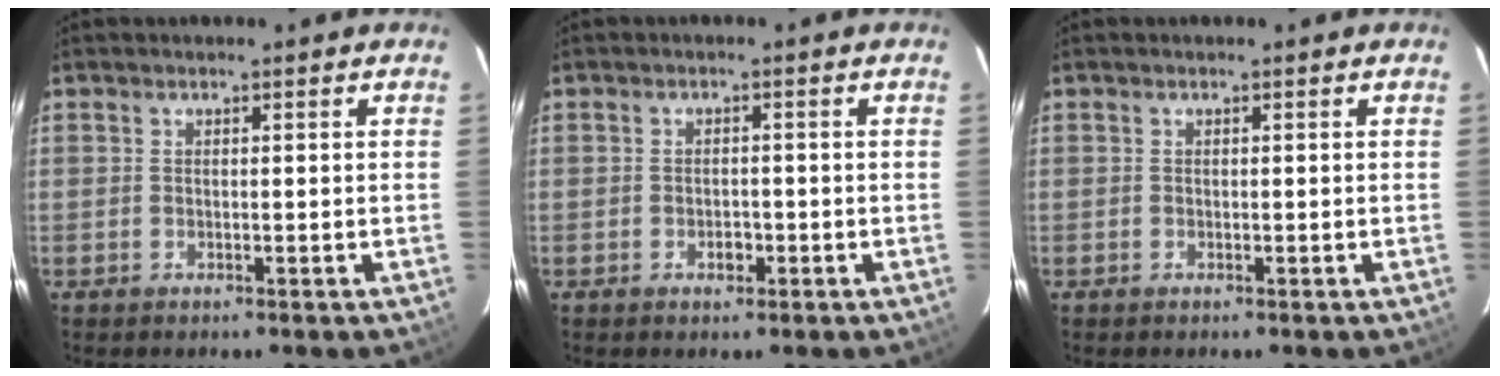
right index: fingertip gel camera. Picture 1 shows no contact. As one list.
[{"total": 1.9, "force": [-0.9, 1.4, 1.0], "torque": [-0.017, 0.003, -0.012]}, {"total": 0.0}]